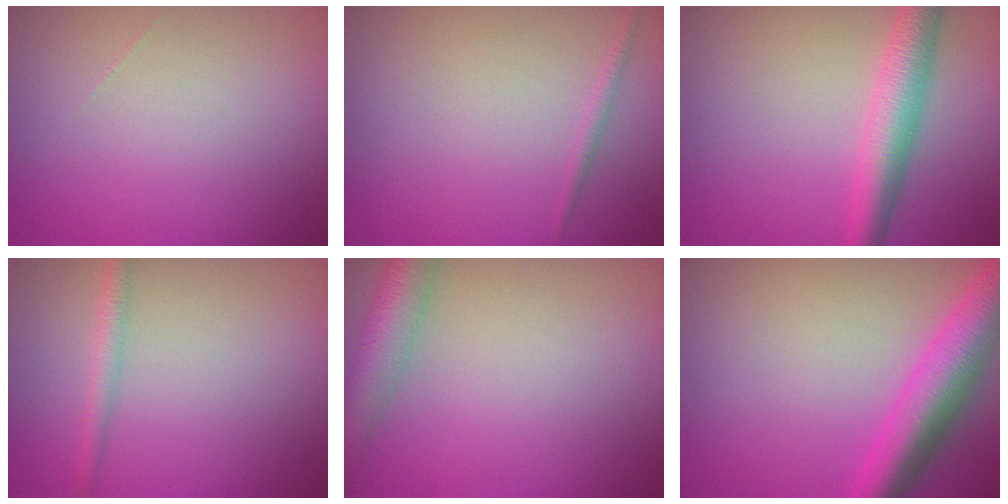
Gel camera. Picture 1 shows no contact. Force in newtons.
{"total": 0.7, "press": 0.7, "slide": 0.0}
{"total": 4.4, "press": 4.4, "slide": 0.0}
{"total": 1.7, "press": 1.7, "slide": 0.0}
{"total": 5.1, "press": 5.1, "slide": 0.3}
{"total": 6.6, "press": 6.6, "slide": 0.2}